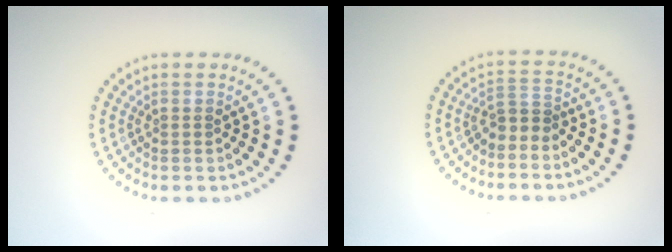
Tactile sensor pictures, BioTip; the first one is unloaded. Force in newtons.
{"total": 1.7, "press": 1.1, "slide": 1.3}